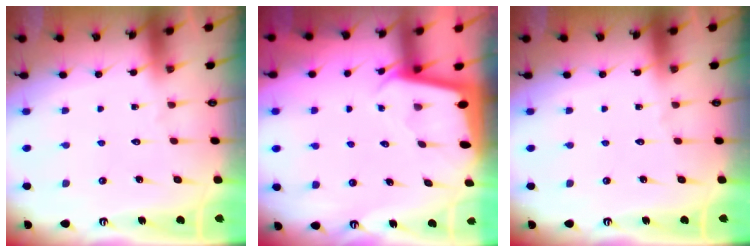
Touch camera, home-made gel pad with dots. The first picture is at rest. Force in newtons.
{"total": 1.9, "press": 1.9, "slide": 0.0}
{"total": 0.0}